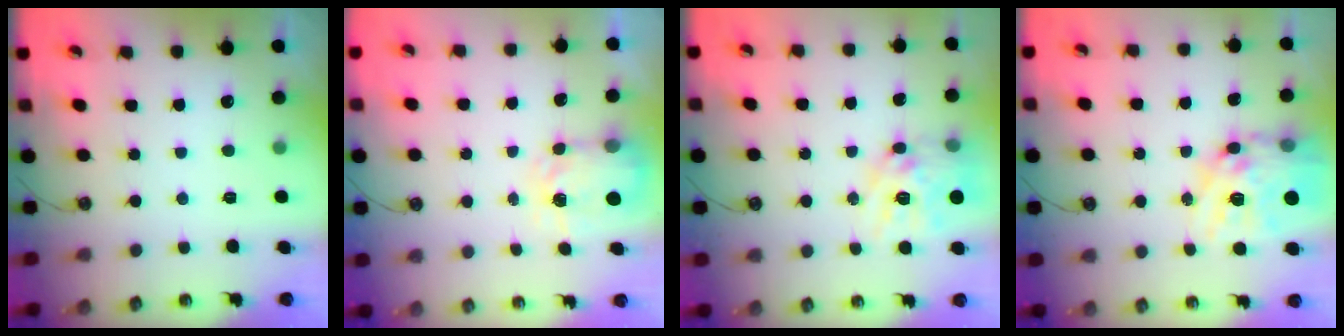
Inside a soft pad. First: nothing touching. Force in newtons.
{"total": 4.9, "press": 4.9, "slide": 0.6}
{"total": 14.4, "press": 14.3, "slide": 1.2}
{"total": 19.6, "press": 19.5, "slide": 1.8}